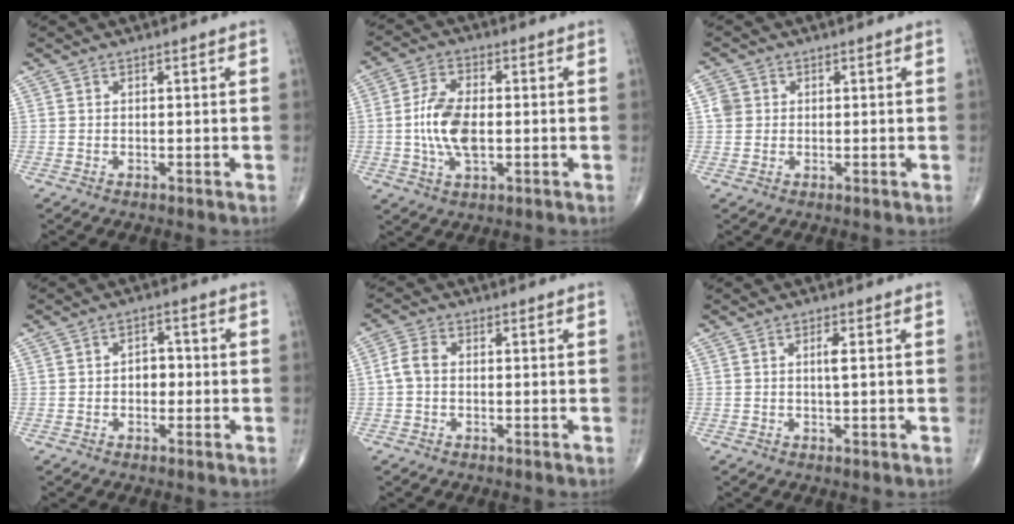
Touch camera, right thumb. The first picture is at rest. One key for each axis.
{"total": 9.8, "fx": -0.7, "fy": 5.1, "fz": 8.3, "tx": -0.163, "ty": 0.004, "tz": -0.014}
{"total": 2.8, "fx": 0.5, "fy": 2.6, "fz": 1.0, "tx": -0.008, "ty": 0.004, "tz": 0.010}
{"total": 3.8, "fx": -0.4, "fy": 2.7, "fz": 2.7, "tx": -0.024, "ty": 0.015, "tz": -0.010}
{"total": 3.4, "fx": -0.2, "fy": 2.3, "fz": 2.5, "tx": -0.050, "ty": 0.010, "tz": -0.012}
{"total": 2.3, "fx": 0.3, "fy": 0.4, "fz": 2.2, "tx": -0.040, "ty": -0.001, "tz": 0.004}